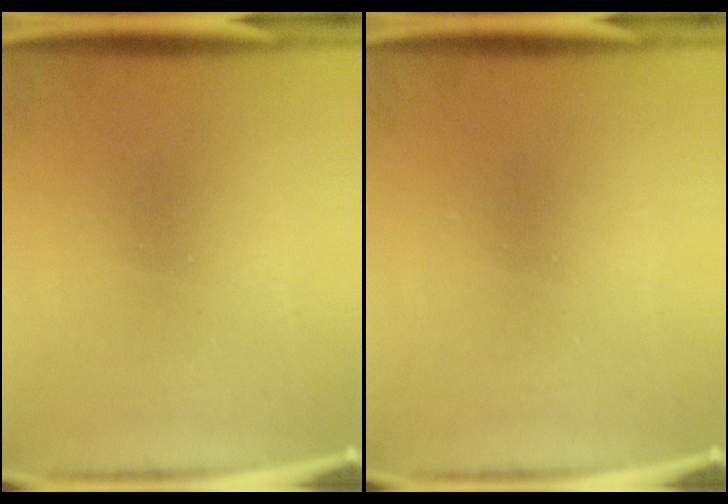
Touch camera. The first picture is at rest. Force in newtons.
{"total": 0.0}